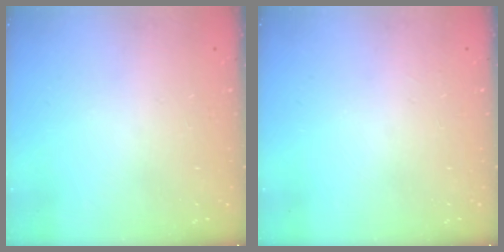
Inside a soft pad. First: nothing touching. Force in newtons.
{"total": 5.0, "press": 5.0, "slide": 0.5}